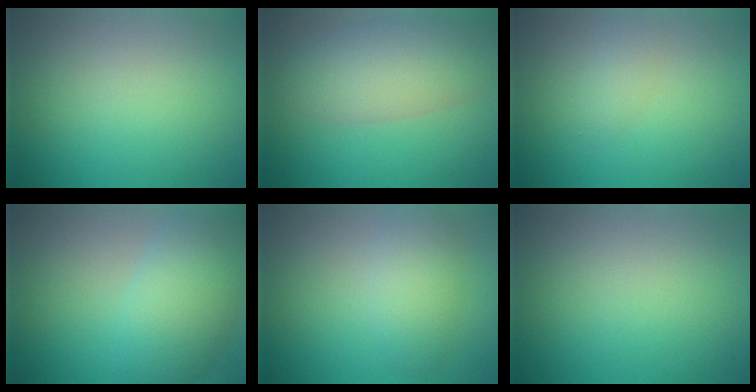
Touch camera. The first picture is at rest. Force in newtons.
{"total": 5.9, "press": 5.9, "slide": 0.4}
{"total": 1.5, "press": 1.5, "slide": 0.1}
{"total": 6.6, "press": 6.6, "slide": 0.1}
{"total": 3.4, "press": 3.4, "slide": 0.3}
{"total": 0.0}